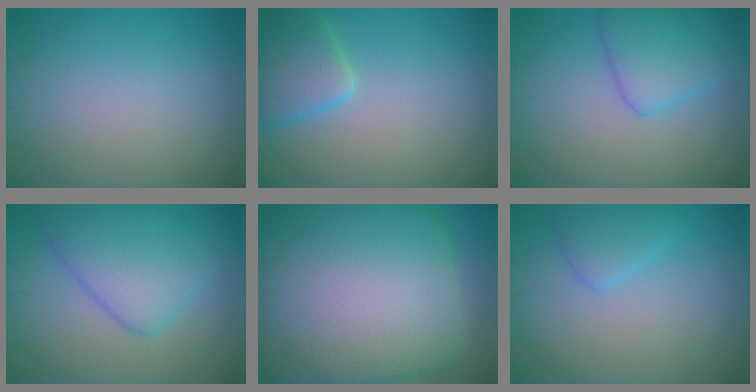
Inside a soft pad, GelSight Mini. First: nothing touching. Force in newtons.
{"total": 4.2, "press": 4.2, "slide": 0.4}
{"total": 4.3, "press": 4.3, "slide": 0.3}
{"total": 6.7, "press": 6.7, "slide": 0.2}
{"total": 21.4, "press": 21.4, "slide": 0.5}
{"total": 2.3, "press": 2.3, "slide": 0.2}